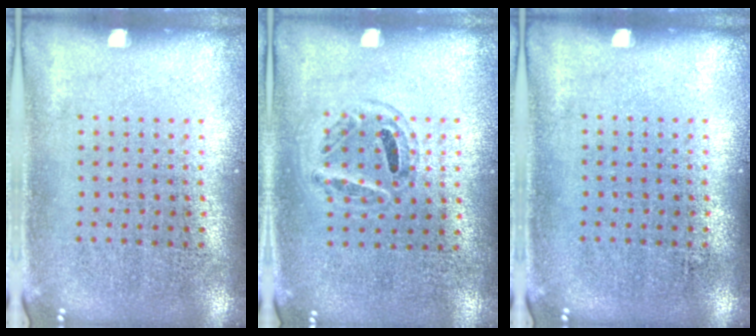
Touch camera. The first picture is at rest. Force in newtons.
{"total": 0.9, "press": 0.8, "slide": 0.5}
{"total": 0.0}